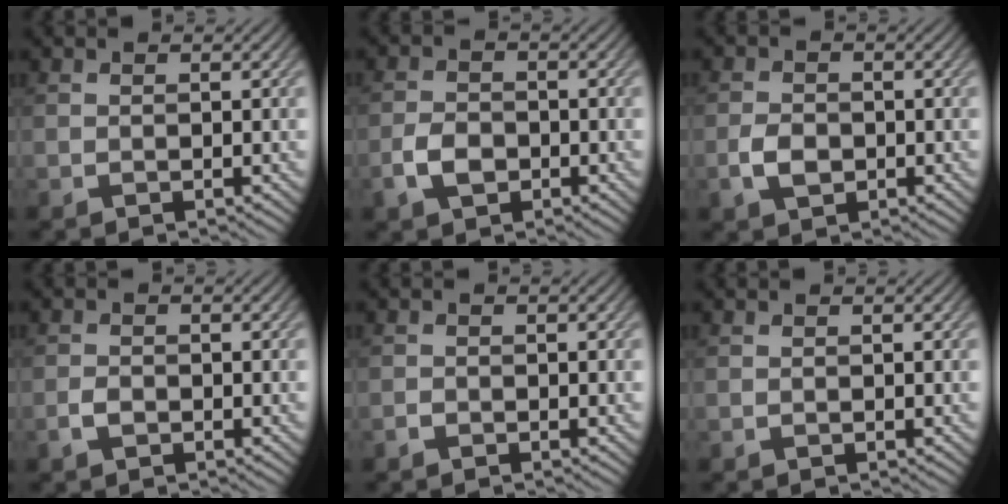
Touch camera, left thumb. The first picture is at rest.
{"total": 3.7, "force": [-1.5, 2.5, 2.2], "torque": [-0.048, -0.001, -0.034]}
{"total": 3.1, "force": [-1.0, 2.2, 1.9], "torque": [-0.042, -0.002, -0.023]}
{"total": 1.7, "force": [-0.8, 1.1, 1.0], "torque": [-0.022, 0.000, -0.020]}
{"total": 0.7, "force": [-0.5, 0.4, 0.3], "torque": [-0.005, 0.001, -0.012]}
{"total": 0.0}